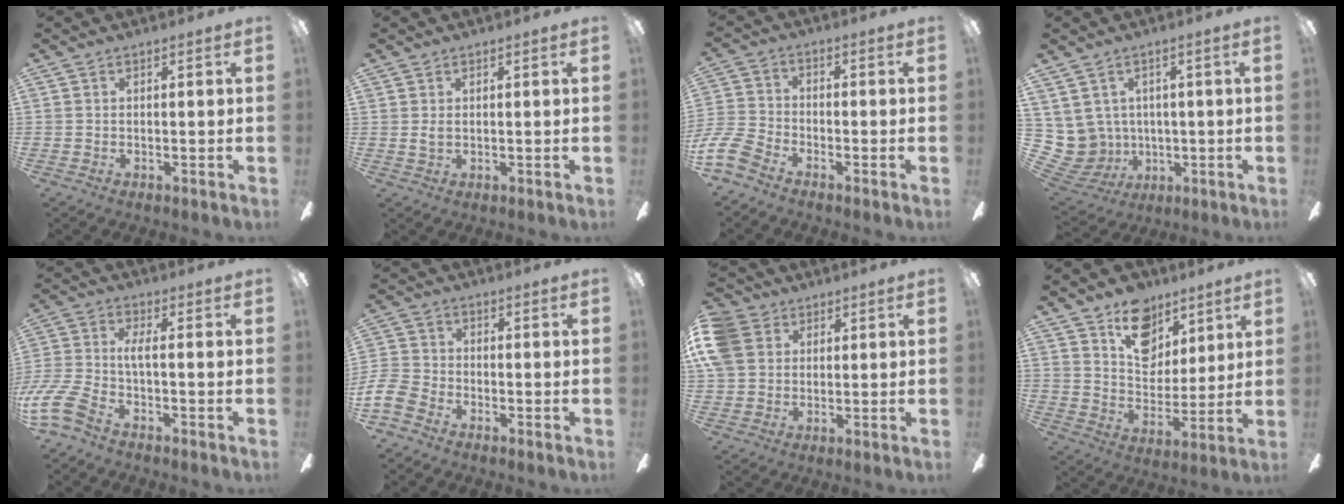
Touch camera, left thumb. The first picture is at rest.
{"total": 1.2, "force": [0.4, 0.7, 0.9], "torque": [-0.018, 0.002, 0.006]}
{"total": 8.6, "force": [-5.9, 4.5, 4.3], "torque": [-0.107, 0.022, -0.115]}
{"total": 7.2, "force": [2.9, 6.5, 0.9], "torque": [-0.071, -0.022, 0.064]}
{"total": 9.6, "force": [-4.2, 4.3, 7.6], "torque": [-0.188, -0.001, -0.089]}
{"total": 6.8, "force": [-4.2, 4.4, 3.1], "torque": [-0.081, 0.018, -0.082]}
{"total": 9.1, "force": [2.9, 7.6, 4.0], "torque": [-0.104, 0.011, 0.061]}
{"total": 14.4, "force": [9.1, 9.7, 5.6], "torque": [-0.074, -0.048, 0.168]}